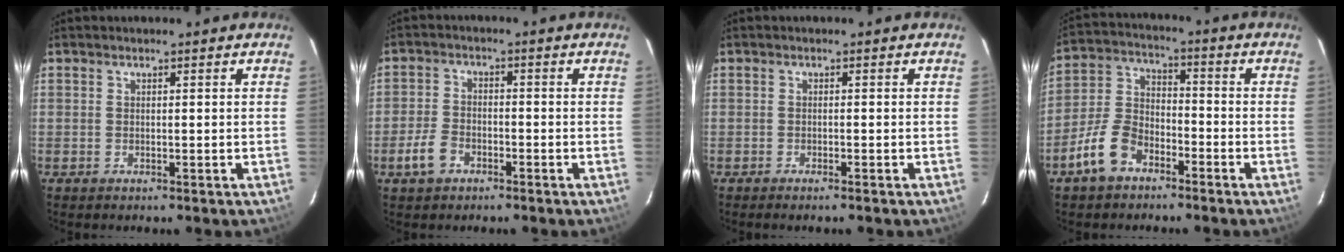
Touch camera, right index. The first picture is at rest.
{"total": 7.3, "force": [-4.3, 4.4, 3.9], "torque": [-0.093, 0.009, -0.081]}
{"total": 1.0, "force": [-0.9, -0.1, 0.5], "torque": [-0.009, 0.001, -0.016]}
{"total": 9.7, "force": [-6.2, 5.6, 5.0], "torque": [-0.114, 0.020, -0.119]}